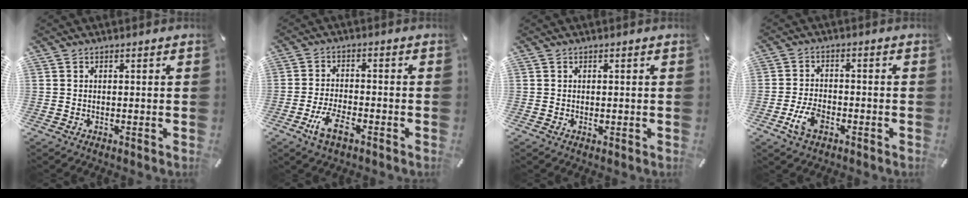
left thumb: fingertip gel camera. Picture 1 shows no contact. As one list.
[{"total": 6.8, "force": [-3.7, 3.0, 4.9], "torque": [-0.107, 0.008, -0.070]}, {"total": 0.9, "force": [-0.1, 0.6, 0.7], "torque": [-0.012, 0.000, -0.003]}, {"total": 6.5, "force": [-2.8, 3.9, 4.4], "torque": [-0.102, 0.008, -0.055]}]